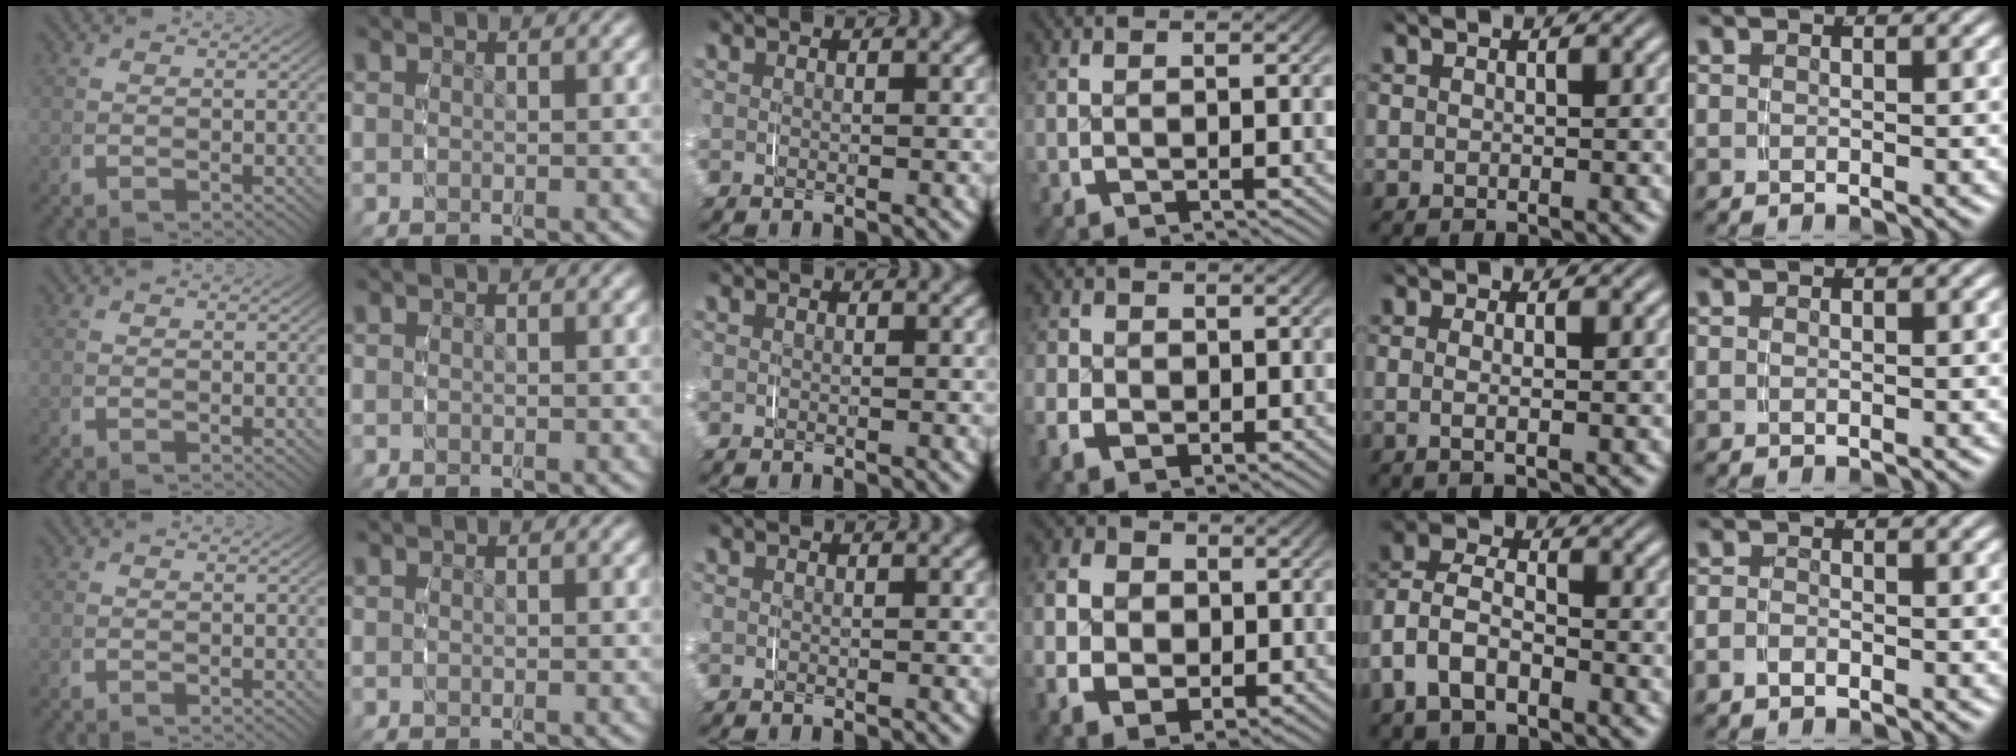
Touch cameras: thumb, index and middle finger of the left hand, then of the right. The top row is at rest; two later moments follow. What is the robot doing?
{"motion": "grasp_and_lifting", "object": "scarf"}